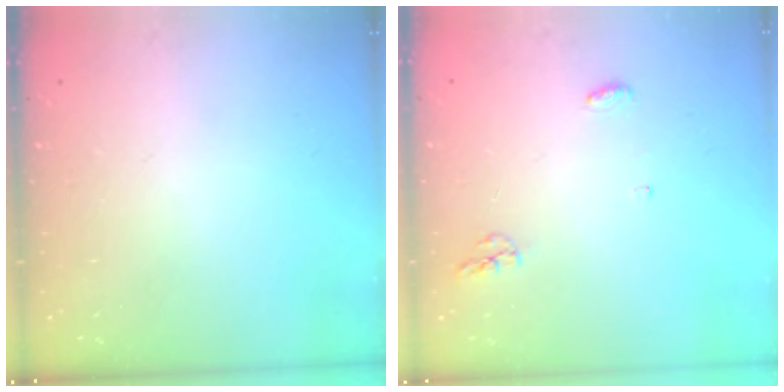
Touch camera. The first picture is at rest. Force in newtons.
{"total": 4.2, "press": 4.1, "slide": 0.9}